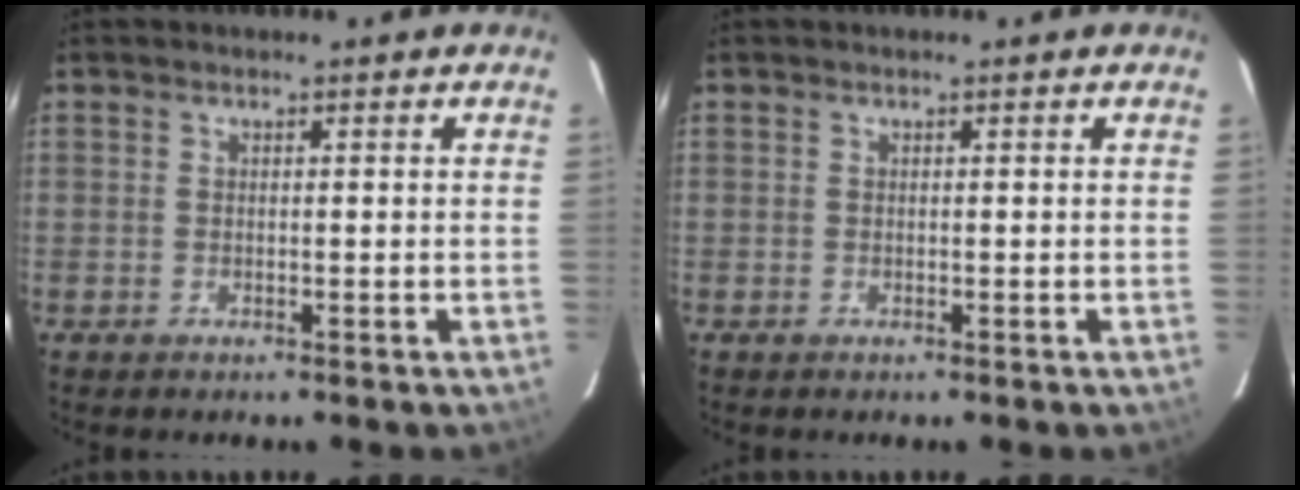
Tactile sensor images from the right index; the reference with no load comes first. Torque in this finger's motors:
{"motor_torque": [0.00, 0.00, 0.03, 0.00]}